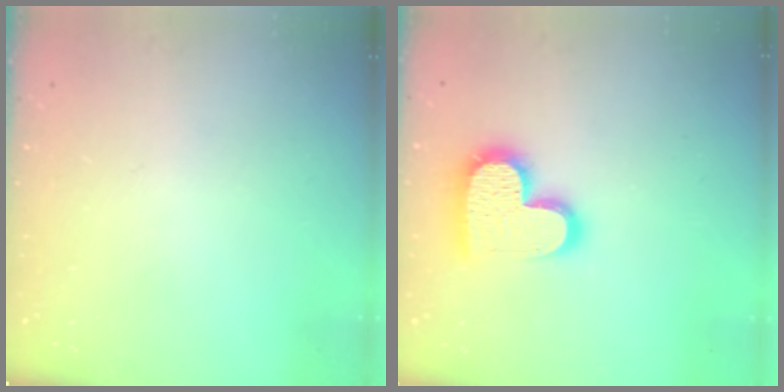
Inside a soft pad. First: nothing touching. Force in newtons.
{"total": 16.0, "press": 16.0, "slide": 1.1}